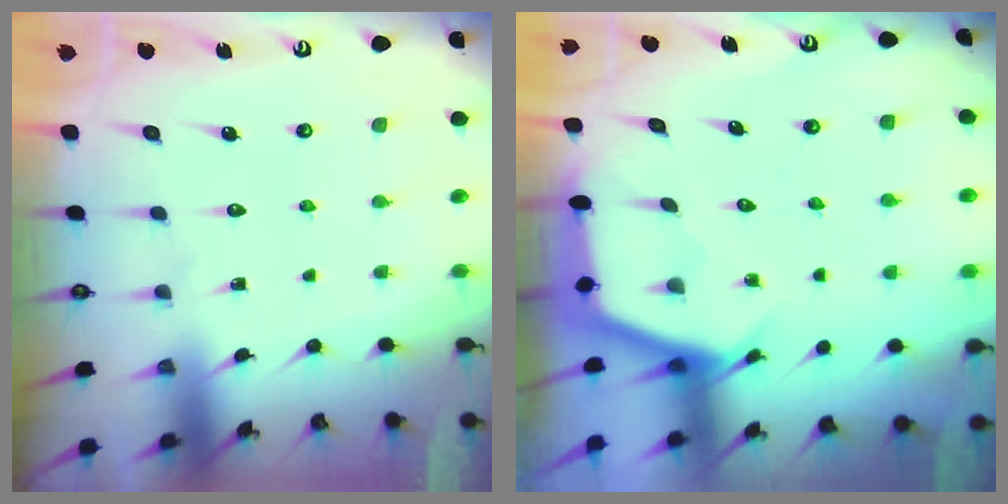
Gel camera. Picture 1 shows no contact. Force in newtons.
{"total": 2.6, "press": 2.6, "slide": 0.3}